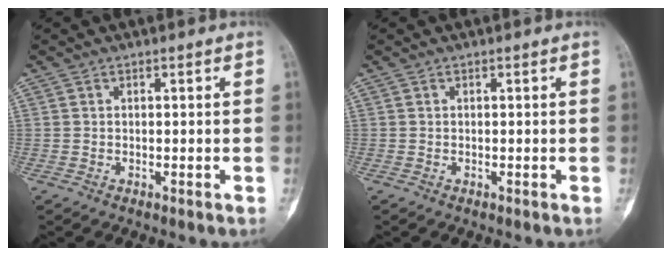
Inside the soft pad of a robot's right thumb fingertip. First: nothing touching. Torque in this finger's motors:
{"motor_torque": [0.00, 0.01, 0.00, 0.00, 0.00]}